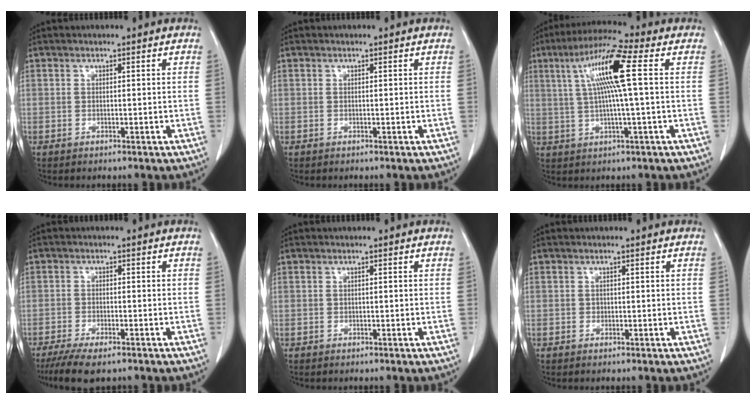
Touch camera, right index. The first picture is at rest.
{"total": 0.0}
{"total": 11.1, "force": [2.5, -0.4, 10.9], "torque": [-0.205, 0.020, 0.042]}
{"total": 7.2, "force": [-5.4, 2.0, 4.4], "torque": [-0.068, -0.014, -0.087]}
{"total": 0.0}
{"total": 0.0}